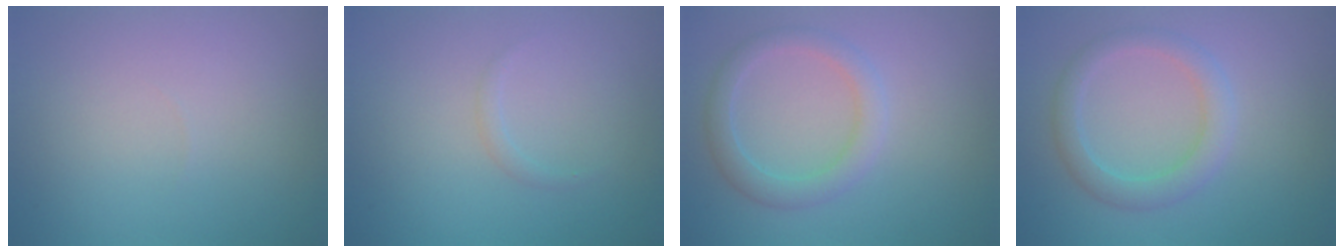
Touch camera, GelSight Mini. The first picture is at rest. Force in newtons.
{"total": 0.7, "press": 0.7, "slide": 0.1}
{"total": 2.8, "press": 2.8, "slide": 0.1}
{"total": 3.0, "press": 3.0, "slide": 0.1}